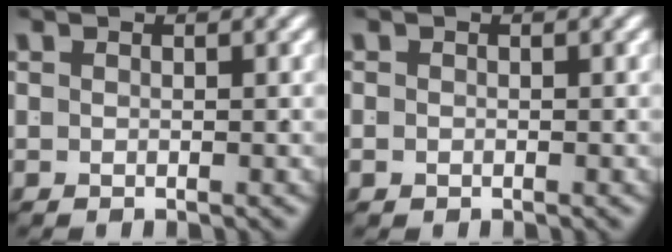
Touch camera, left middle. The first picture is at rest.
{"total": 0.6, "force": [-0.5, 0.3, 0.2], "torque": [-0.010, -0.010, -0.002]}